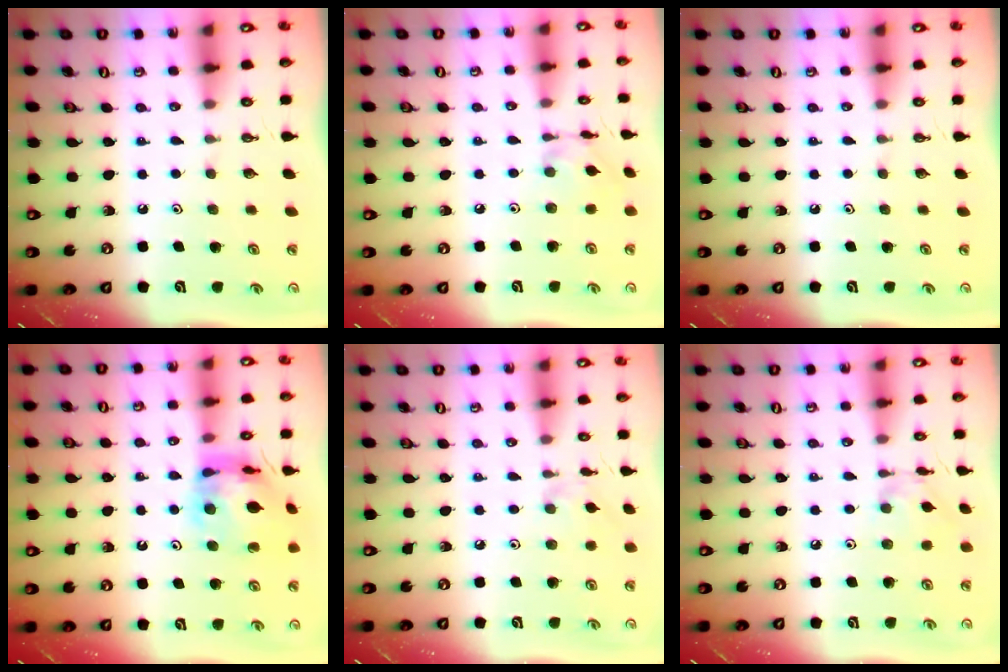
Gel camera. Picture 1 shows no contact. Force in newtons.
{"total": 4.1, "press": 4.1, "slide": 0.4}
{"total": 0.0}
{"total": 13.9, "press": 13.8, "slide": 1.5}
{"total": 1.2, "press": 1.2, "slide": 0.3}
{"total": 2.7, "press": 2.7, "slide": 0.2}